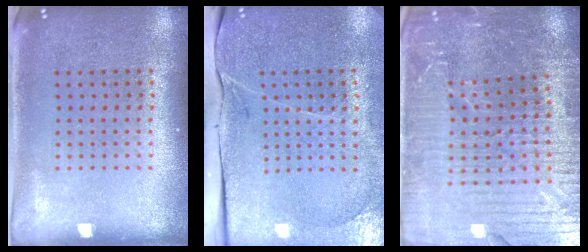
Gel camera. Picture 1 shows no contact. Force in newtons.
{"total": 3.4, "press": 3.3, "slide": 0.9}
{"total": 5.0, "press": 4.7, "slide": 1.7}